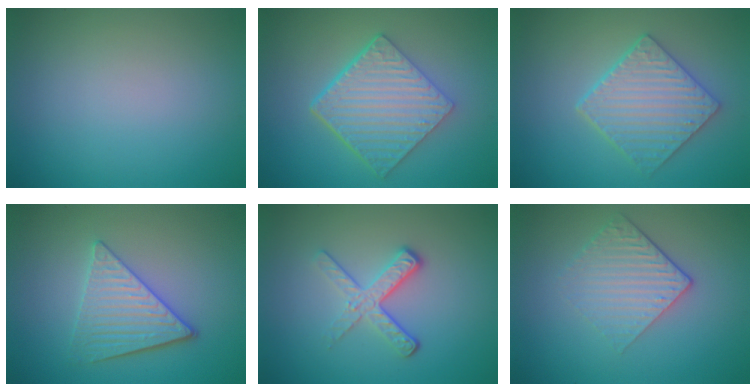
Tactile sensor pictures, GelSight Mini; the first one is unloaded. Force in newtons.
{"total": 6.4, "press": 4.6, "slide": 4.5}
{"total": 4.7, "press": 4.0, "slide": 2.4}
{"total": 4.1, "press": 3.5, "slide": 2.1}
{"total": 3.5, "press": 2.3, "slide": 2.7}
{"total": 3.4, "press": 2.6, "slide": 2.3}